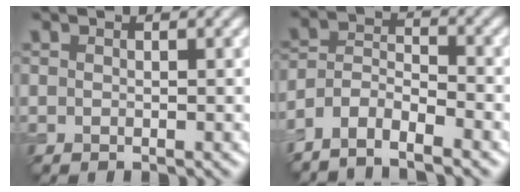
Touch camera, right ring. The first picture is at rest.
{"total": 4.6, "force": [-3.9, 1.2, 2.1], "torque": [-0.033, 0.001, -0.081]}